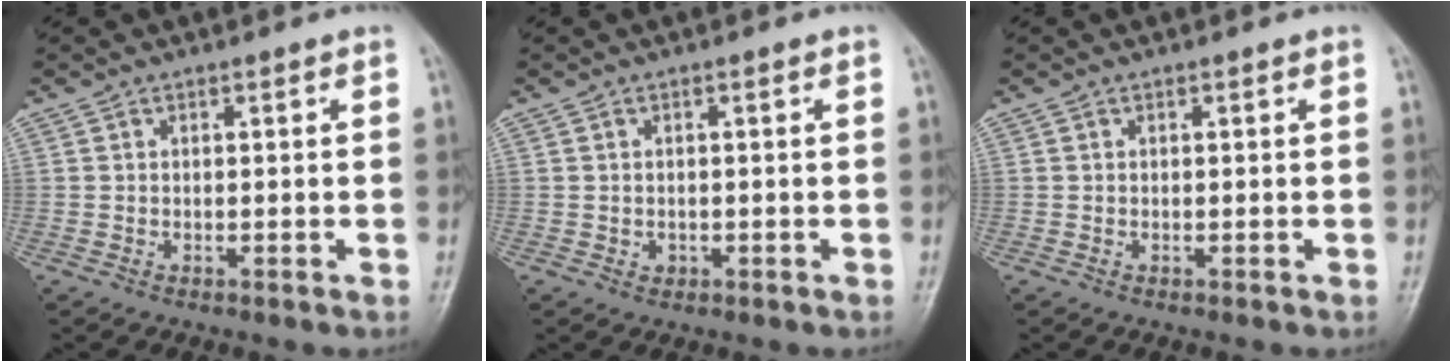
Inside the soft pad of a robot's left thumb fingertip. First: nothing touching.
{"total": 0.7, "force": [-0.1, 0.6, 0.3], "torque": [-0.002, 0.001, 0.000]}
{"total": 0.0}